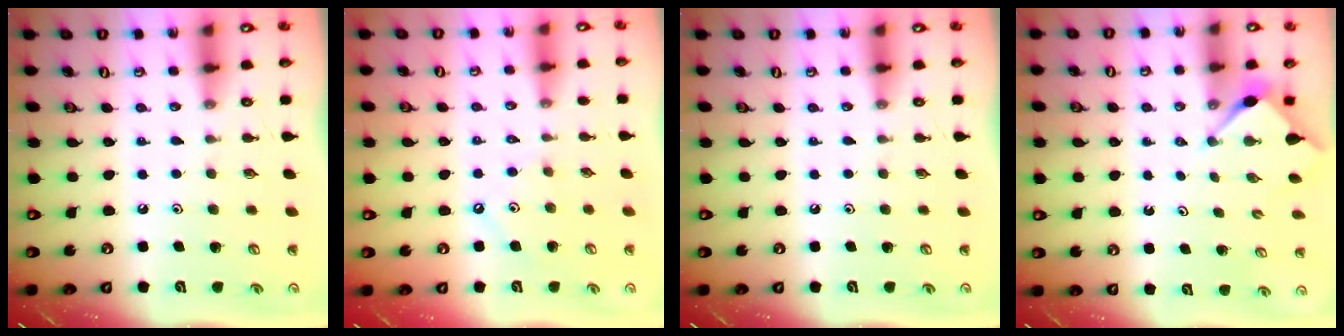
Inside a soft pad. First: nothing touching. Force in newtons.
{"total": 1.9, "press": 1.9, "slide": 0.4}
{"total": 0.0}
{"total": 2.6, "press": 2.6, "slide": 0.4}